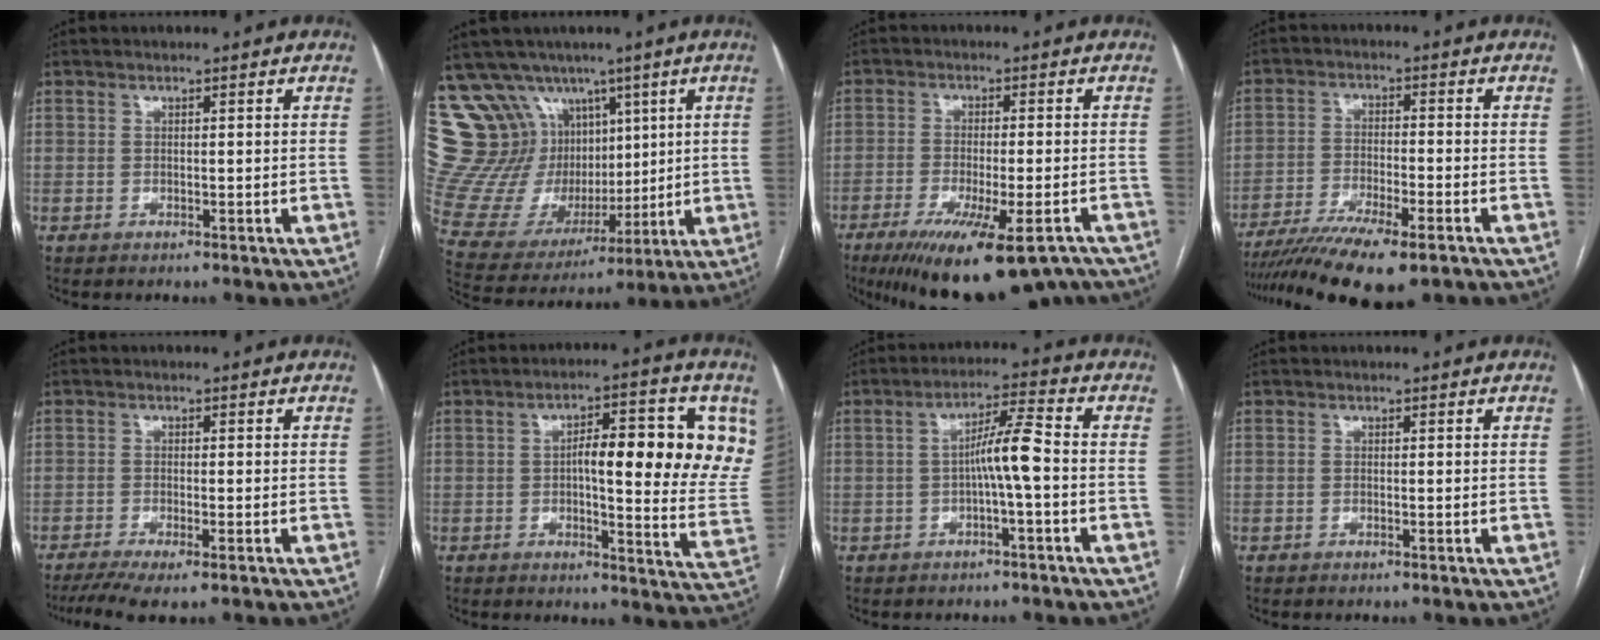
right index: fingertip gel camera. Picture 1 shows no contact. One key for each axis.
{"total": 18.2, "fx": 10.2, "fy": 13.8, "fz": 6.2, "tx": -0.130, "ty": 0.067, "tz": 0.216}
{"total": 19.9, "fx": -15.5, "fy": 3.7, "fz": 12.0, "tx": -0.145, "ty": -0.027, "tz": -0.215}
{"total": 14.3, "fx": -10.7, "fy": 2.4, "fz": 9.2, "tx": -0.161, "ty": -0.030, "tz": -0.174}
{"total": 6.3, "fx": -4.4, "fy": 0.8, "fz": 4.4, "tx": -0.074, "ty": -0.012, "tz": -0.073}
{"total": 16.4, "fx": 4.3, "fy": 3.8, "fz": 15.3, "tx": -0.182, "ty": 0.014, "tz": 0.053}
{"total": 5.9, "fx": -1.0, "fy": -0.1, "fz": 5.9, "tx": -0.102, "ty": 0.017, "tz": -0.016}
{"total": 0.0}